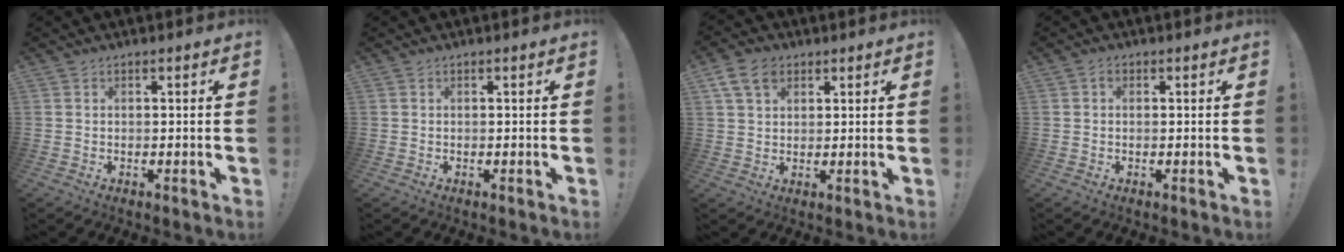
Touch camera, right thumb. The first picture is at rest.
{"total": 0.0}
{"total": 7.6, "force": [3.7, 5.2, 4.3], "torque": [-0.070, -0.004, 0.072]}
{"total": 0.7, "force": [-0.1, 0.4, 0.5], "torque": [-0.005, 0.001, -0.004]}